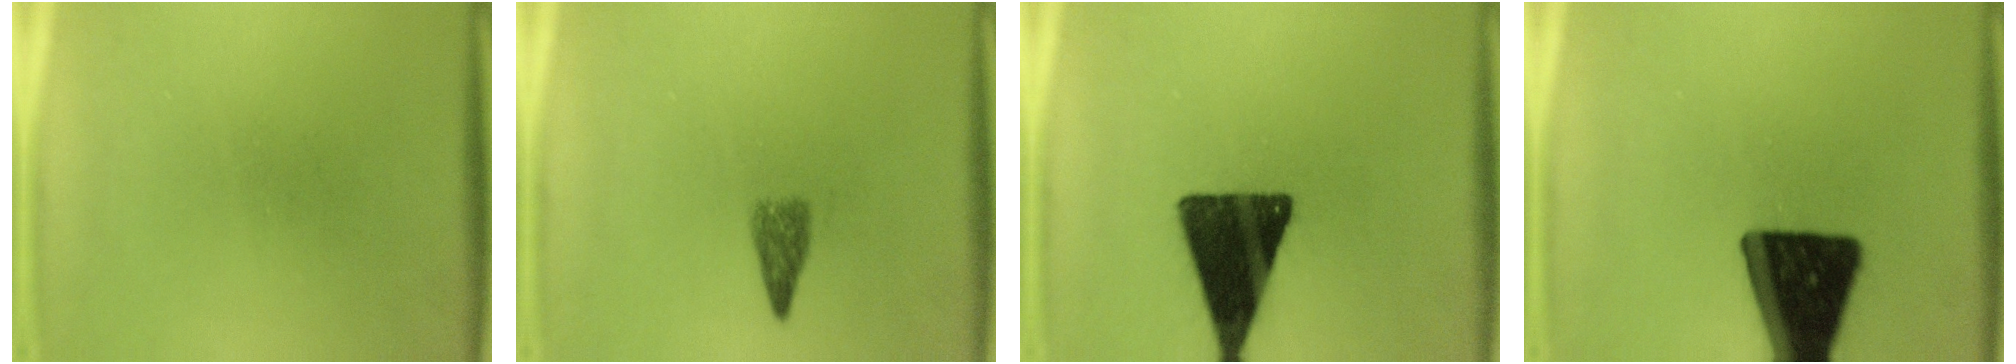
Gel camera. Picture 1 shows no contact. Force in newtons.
{"total": 2.3}
{"total": 16.5}
{"total": 19.3}